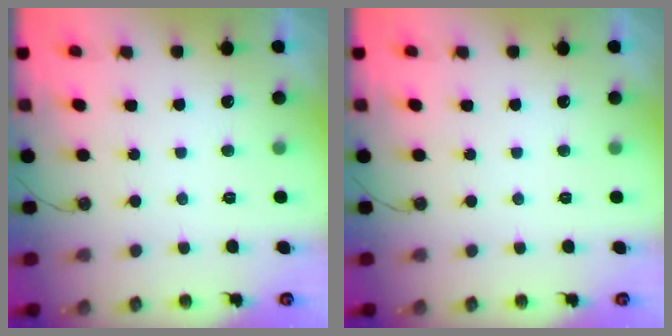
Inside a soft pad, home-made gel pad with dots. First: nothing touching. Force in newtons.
{"total": 0.0}